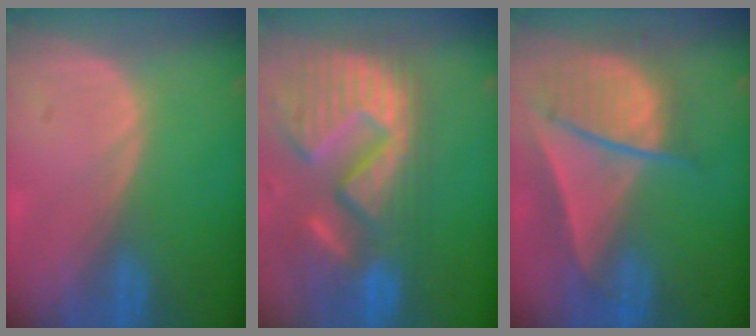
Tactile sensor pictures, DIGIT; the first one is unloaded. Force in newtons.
{"total": 14.9, "press": 12.4, "slide": 8.2}
{"total": 9.1, "press": 7.9, "slide": 4.5}